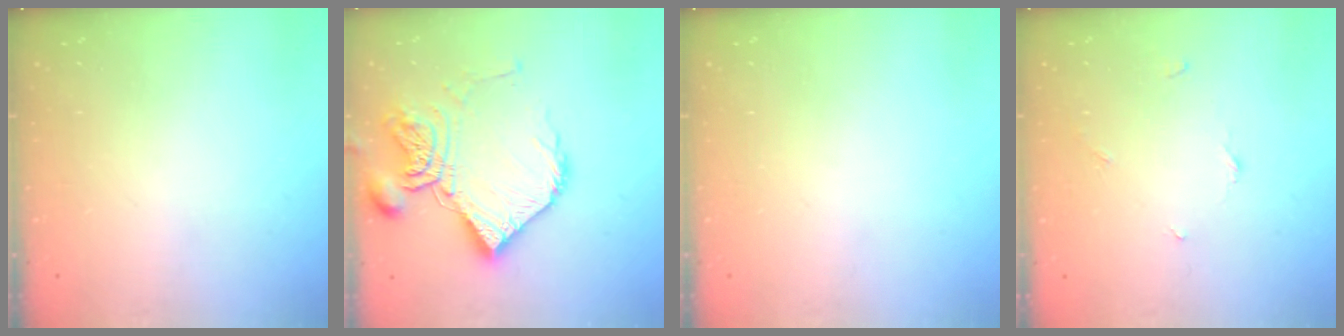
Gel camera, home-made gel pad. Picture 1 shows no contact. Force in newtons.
{"total": 16.0, "press": 15.9, "slide": 1.6}
{"total": 0.0}
{"total": 2.8, "press": 2.8, "slide": 0.3}